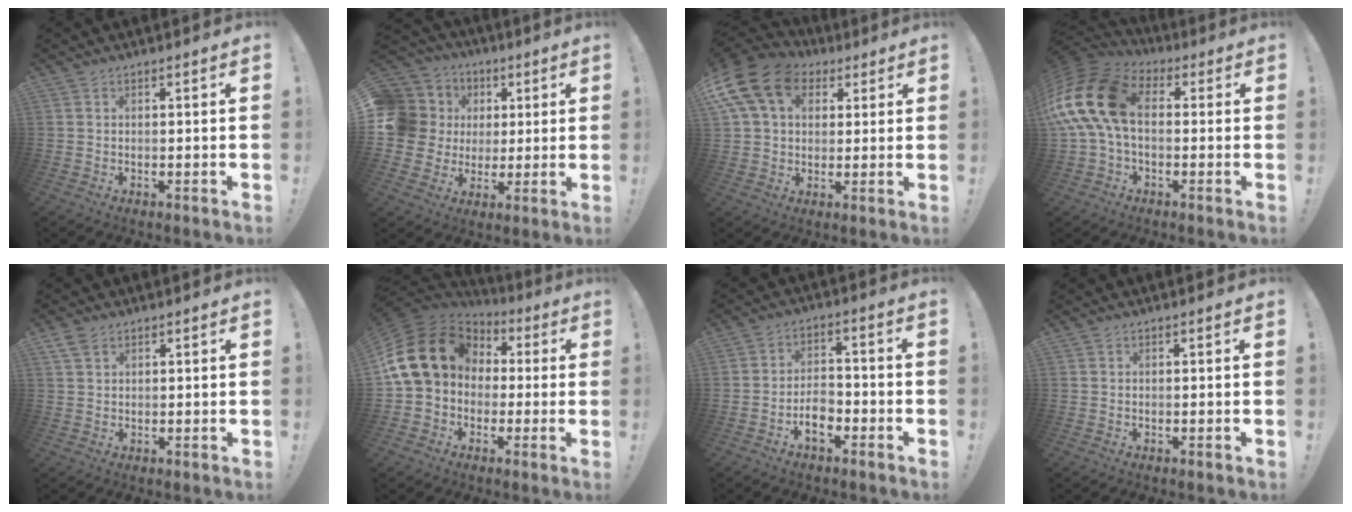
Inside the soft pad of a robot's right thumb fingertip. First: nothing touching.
{"total": 14.7, "force": [2.3, 13.3, 5.8], "torque": [-0.116, -0.004, 0.065]}
{"total": 16.6, "force": [6.0, 12.0, 9.7], "torque": [-0.173, -0.013, 0.115]}
{"total": 19.9, "force": [1.9, 12.6, 15.4], "torque": [-0.302, 0.018, 0.041]}
{"total": 3.5, "force": [2.2, 2.1, 1.7], "torque": [-0.035, -0.003, 0.043]}
{"total": 20.5, "force": [4.3, 16.2, 11.9], "torque": [-0.212, -0.007, 0.103]}
{"total": 7.0, "force": [-3.7, 4.2, 4.2], "torque": [-0.072, 0.014, -0.066]}
{"total": 0.0}